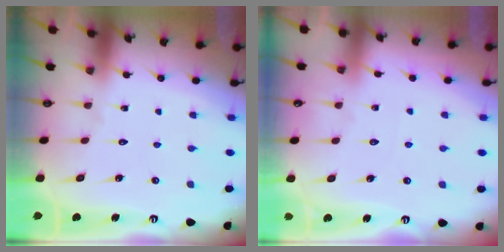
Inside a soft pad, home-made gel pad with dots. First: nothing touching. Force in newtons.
{"total": 2.3, "press": 2.2, "slide": 0.4}